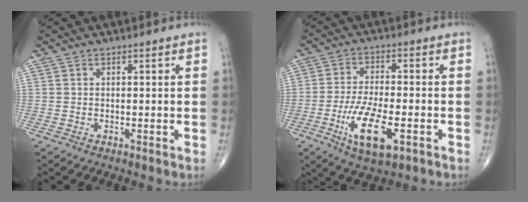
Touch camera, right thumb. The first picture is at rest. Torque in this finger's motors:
{"motor_torque": [0.26, 1.42, 0.59, 0.28, 0.40]}